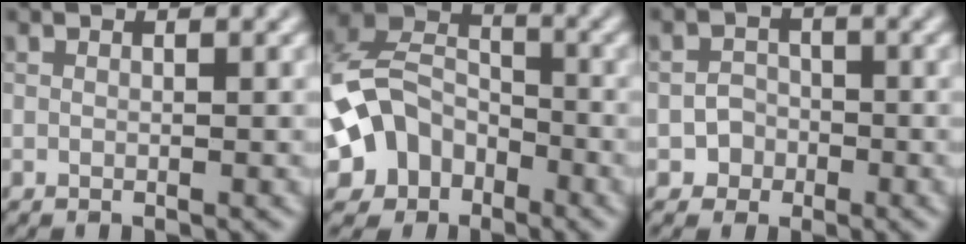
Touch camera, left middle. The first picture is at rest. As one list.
[{"total": 7.1, "force": [-2.8, 5.7, 3.2], "torque": [-0.055, 0.001, -0.064]}, {"total": 2.1, "force": [-1.0, 1.8, 0.3], "torque": [0.005, 0.009, -0.021]}]